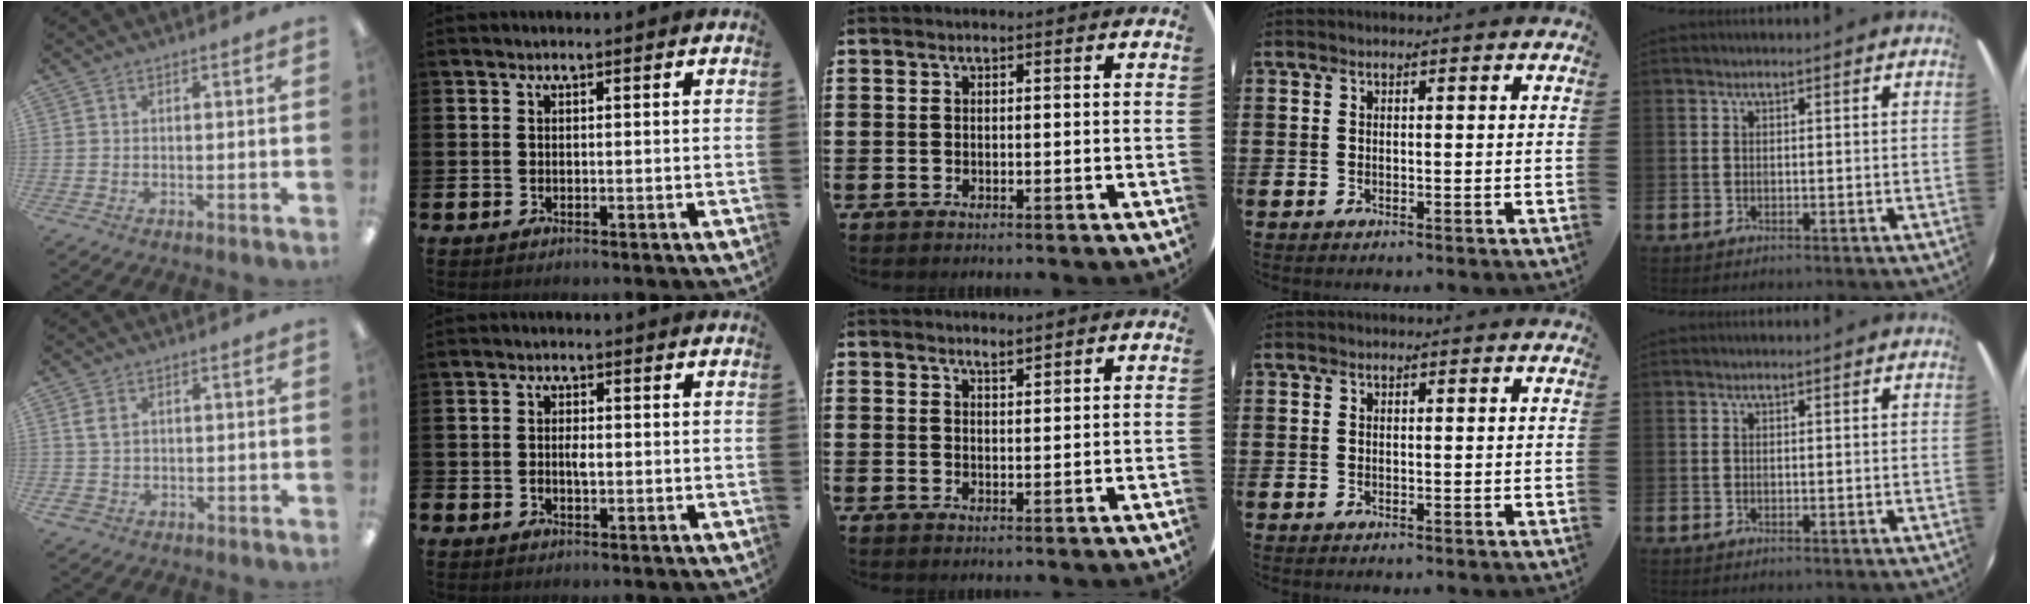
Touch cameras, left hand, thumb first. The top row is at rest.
{"thumb": {"total": 3.7, "force": [0.6, 2.7, 2.4], "torque": [-0.054, 0.005, 0.009]}, "index": {"total": 1.4, "force": [-0.6, 0.9, 0.9], "torque": [-0.015, 0.001, -0.011]}, "middle": {"total": 1.7, "force": [1.7, 0.0, 0.0], "torque": [-0.001, -0.002, 0.033]}}